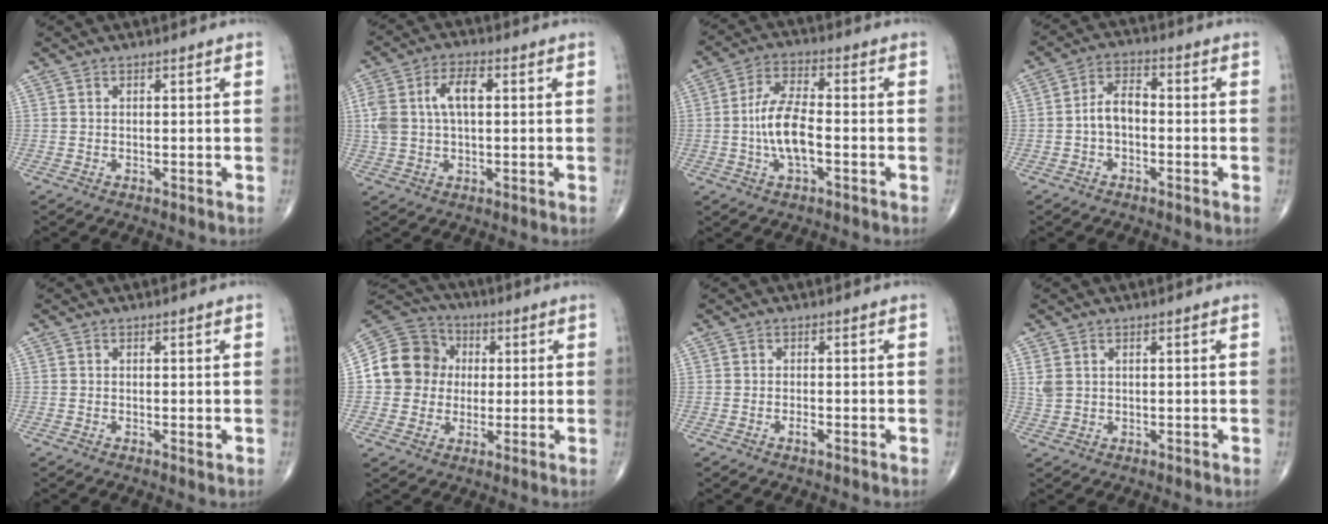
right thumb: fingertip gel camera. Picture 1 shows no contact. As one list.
[{"total": 9.1, "force": [1.5, 4.9, 7.5], "torque": [-0.159, 0.023, 0.031]}, {"total": 9.4, "force": [-1.7, 3.8, 8.4], "torque": [-0.170, 0.019, -0.036]}, {"total": 5.5, "force": [-1.1, 3.4, 4.2], "torque": [-0.070, 0.025, -0.029]}, {"total": 0.6, "force": [-0.1, 0.2, 0.5], "torque": [-0.011, -0.003, -0.004]}, {"total": 13.0, "force": [0.8, 12.0, 5.0], "torque": [-0.071, 0.027, 0.008]}, {"total": 1.3, "force": [-0.6, 0.4, 1.1], "torque": [-0.022, 0.001, -0.012]}, {"total": 2.2, "force": [0.7, 1.6, 1.3], "torque": [-0.032, 0.003, 0.022]}]